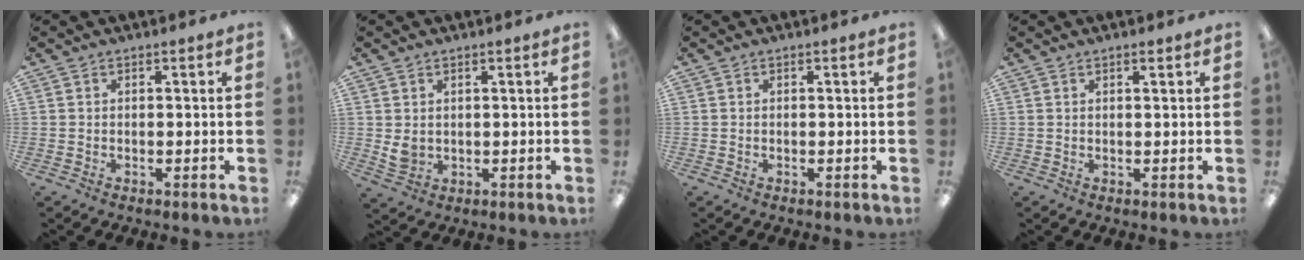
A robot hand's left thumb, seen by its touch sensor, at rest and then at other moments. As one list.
[{"total": 3.2, "force": [1.4, 2.4, 1.6], "torque": [-0.016, -0.006, 0.025]}, {"total": 0.0}, {"total": 1.0, "force": [0.8, 0.1, 0.5], "torque": [-0.010, -0.002, 0.014]}]